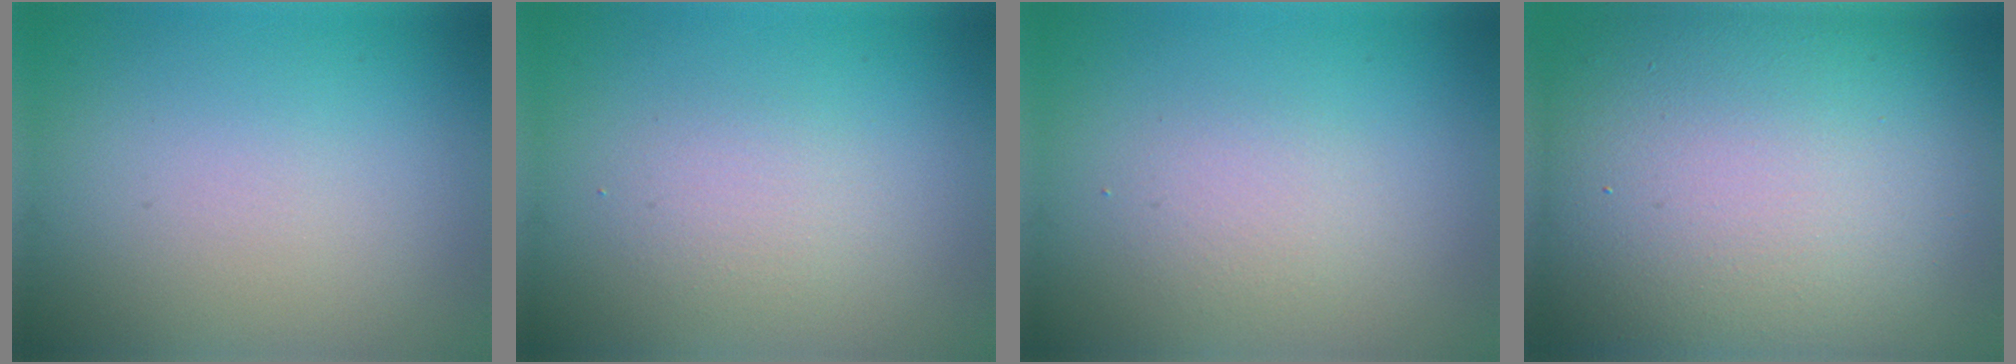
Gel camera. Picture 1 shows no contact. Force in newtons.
{"total": 1.7, "press": 1.6, "slide": 0.1}
{"total": 1.6, "press": 1.6, "slide": 0.0}
{"total": 18.0, "press": 17.9, "slide": 1.0}